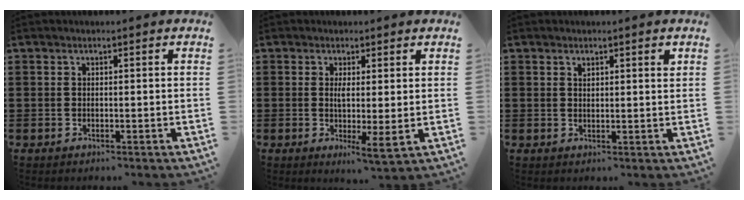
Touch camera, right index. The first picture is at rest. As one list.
[{"total": 3.4, "force": [0.5, 0.4, 3.4], "torque": [-0.067, -0.003, 0.008]}, {"total": 1.1, "force": [0.8, 0.4, 0.7], "torque": [-0.006, -0.001, 0.011]}]